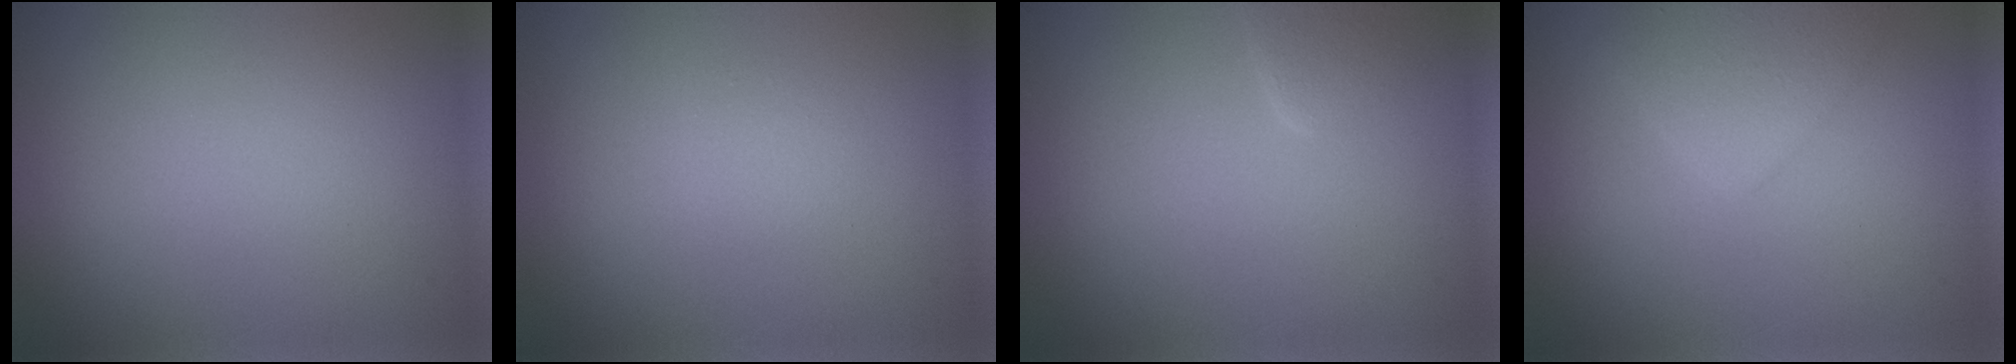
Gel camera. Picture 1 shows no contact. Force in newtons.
{"total": 0.7, "press": 0.7, "slide": 0.0}
{"total": 1.7, "press": 1.7, "slide": 0.1}
{"total": 2.9, "press": 2.9, "slide": 0.1}